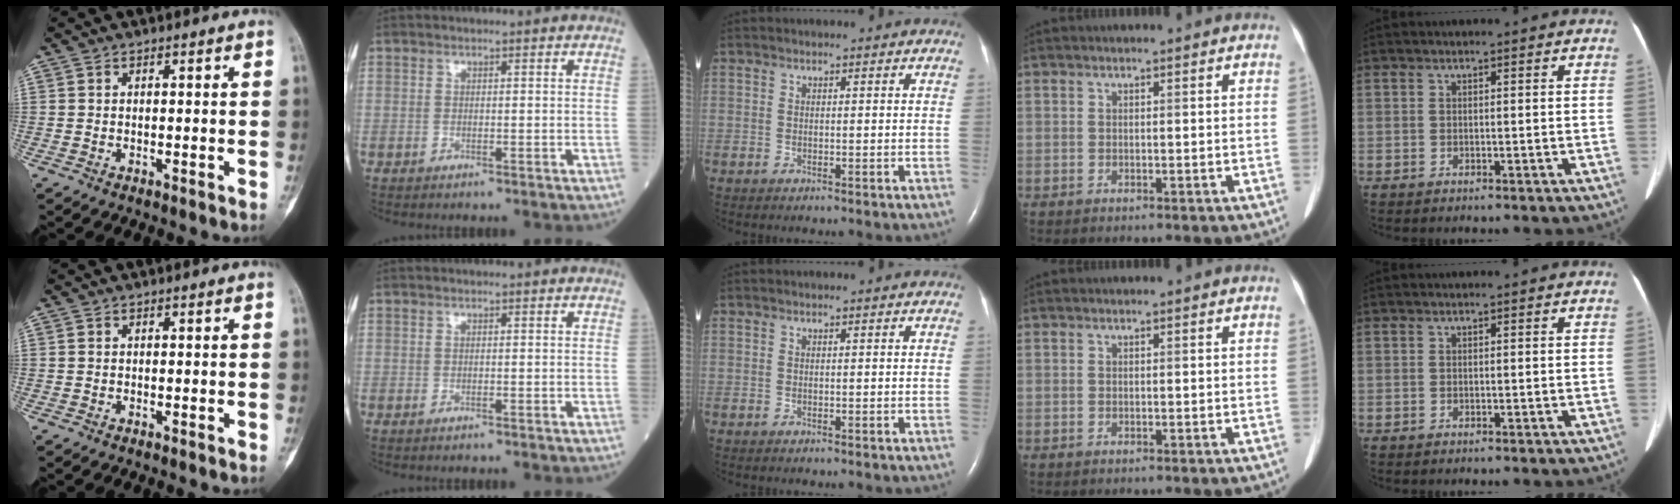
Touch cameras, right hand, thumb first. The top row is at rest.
{}